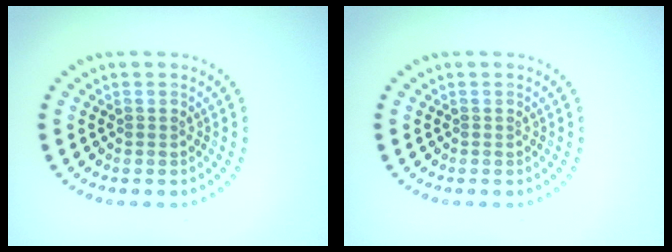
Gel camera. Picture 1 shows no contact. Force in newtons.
{"total": 0.0}